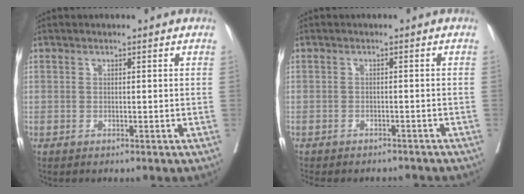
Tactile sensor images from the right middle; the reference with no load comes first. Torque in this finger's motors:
{"motor_torque": [0.86, -1.10, 0.14, 0.03]}